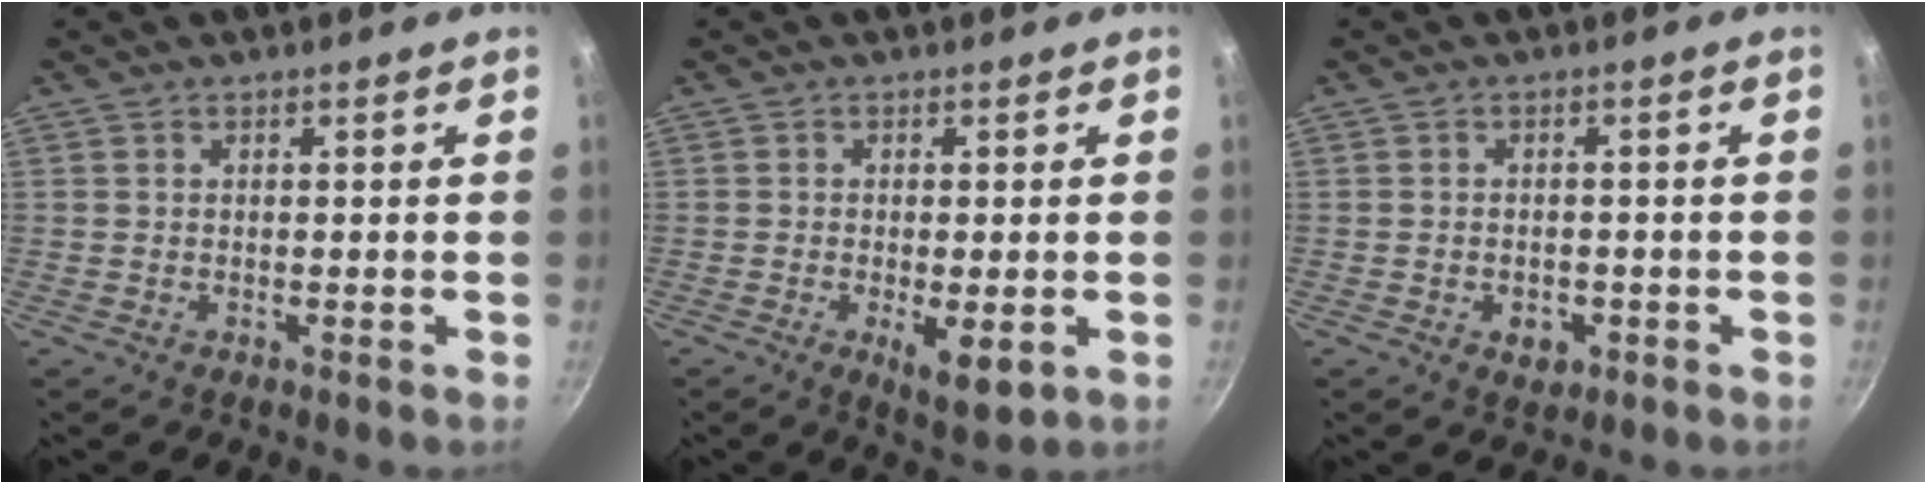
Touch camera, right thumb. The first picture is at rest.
{"total": 5.9, "force": [-1.7, 2.0, 5.3], "torque": [-0.084, -0.015, -0.021]}
{"total": 3.1, "force": [-1.2, 2.2, 1.8], "torque": [-0.011, 0.006, -0.012]}